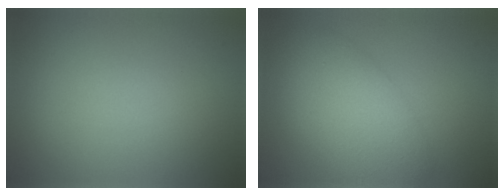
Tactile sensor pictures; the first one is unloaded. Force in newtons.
{"total": 7.3, "press": 7.3, "slide": 0.3}